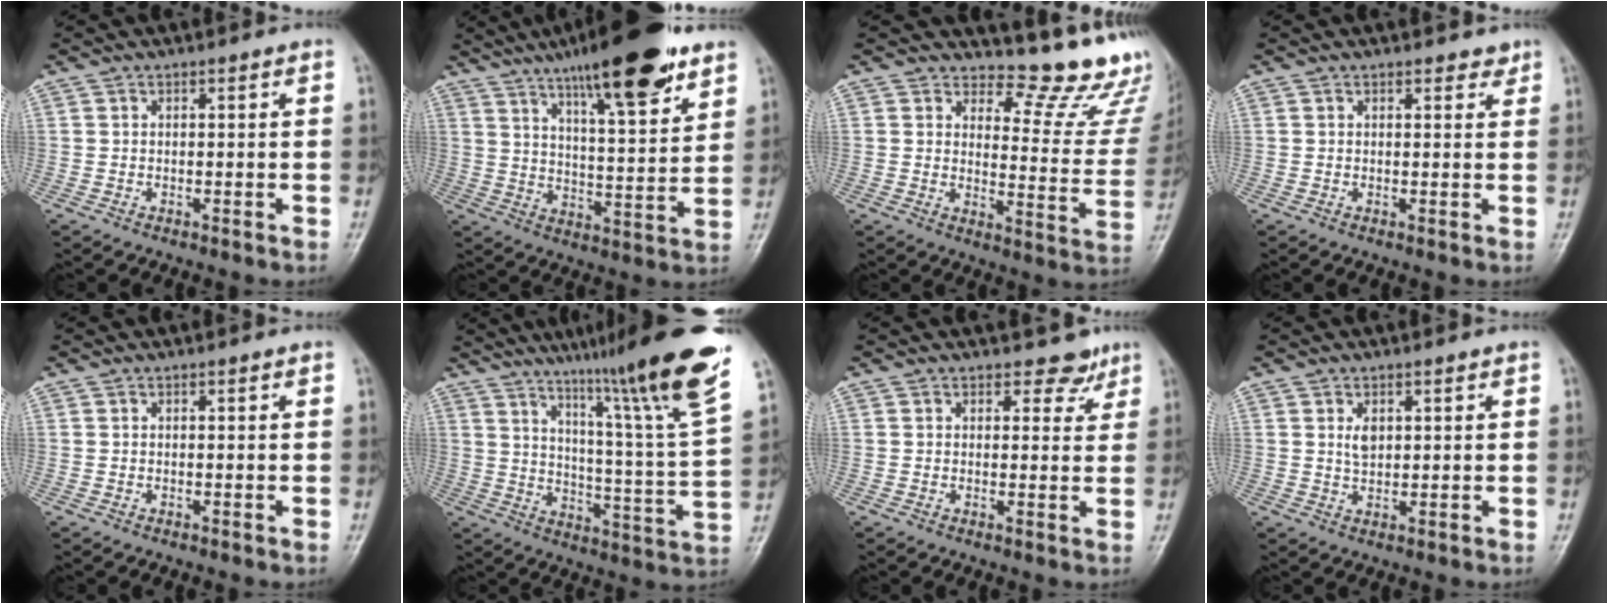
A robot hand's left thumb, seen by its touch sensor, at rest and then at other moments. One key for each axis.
{"total": 19.9, "fx": 12.9, "fy": 4.6, "fz": 14.5, "tx": -0.199, "ty": -0.051, "tz": 0.203}
{"total": 16.0, "fx": 14.7, "fy": 4.8, "fz": 4.1, "tx": 0.002, "ty": -0.159, "tz": 0.157}
{"total": 1.9, "fx": 1.5, "fy": 1.0, "fz": 0.6, "tx": 0.010, "ty": -0.008, "tz": 0.015}
{"total": 0.0}
{"total": 22.9, "fx": 15.7, "fy": 0.0, "fz": 16.7, "tx": -0.224, "ty": -0.079, "tz": 0.231}
{"total": 3.7, "fx": 2.9, "fy": 2.2, "fz": 0.6, "tx": 0.017, "ty": -0.020, "tz": 0.031}
{"total": 2.9, "fx": 1.0, "fy": 1.8, "fz": 2.0, "tx": -0.025, "ty": -0.008, "tz": 0.020}